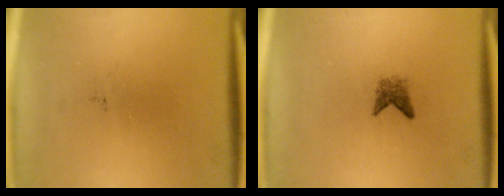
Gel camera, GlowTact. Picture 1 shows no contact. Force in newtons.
{"total": 1.6}